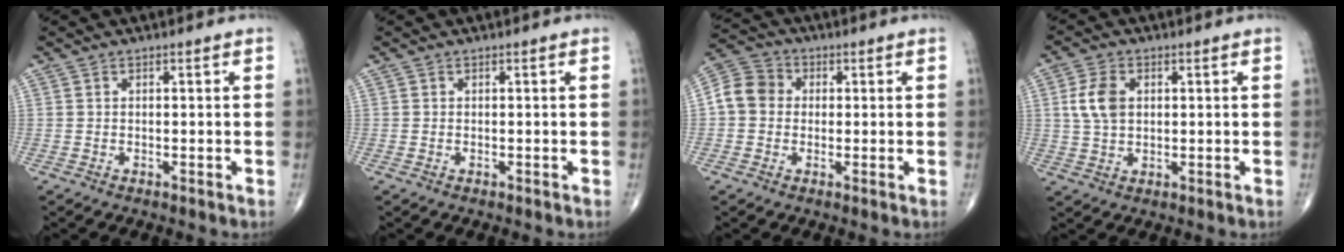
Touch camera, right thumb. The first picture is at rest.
{"total": 0.0}
{"total": 7.0, "force": [0.2, 6.2, 3.4], "torque": [-0.053, 0.023, -0.010]}
{"total": 6.2, "force": [1.3, 4.1, 4.4], "torque": [-0.086, -0.001, 0.024]}